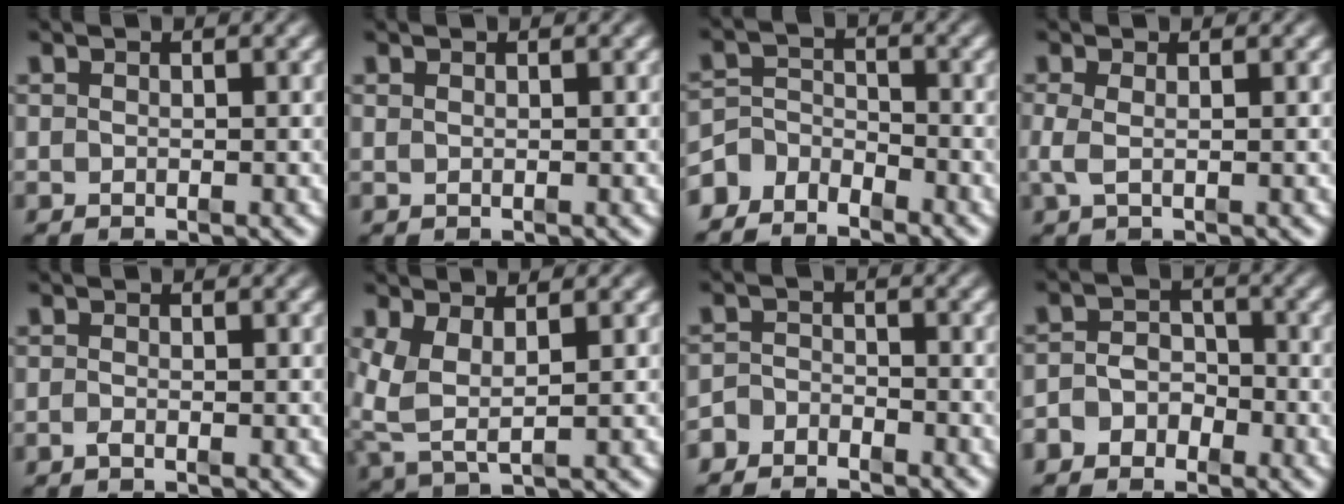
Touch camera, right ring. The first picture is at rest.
{"total": 0.7, "force": [0.3, -0.6, 0.2], "torque": [0.005, 0.000, 0.008]}
{"total": 5.7, "force": [-3.4, 4.1, 2.0], "torque": [-0.035, -0.018, -0.059]}
{"total": 1.7, "force": [0.0, 0.6, 1.6], "torque": [-0.048, -0.013, 0.005]}
{"total": 0.7, "force": [-0.6, -0.2, 0.2], "torque": [-0.005, -0.004, -0.010]}
{"total": 4.5, "force": [0.4, 3.1, 3.3], "torque": [-0.094, -0.025, 0.019]}
{"total": 2.9, "force": [-2.7, 1.2, 0.0], "torque": [-0.002, -0.016, -0.047]}
{"total": 4.2, "force": [-2.4, 3.2, 1.3], "torque": [-0.012, -0.012, -0.044]}